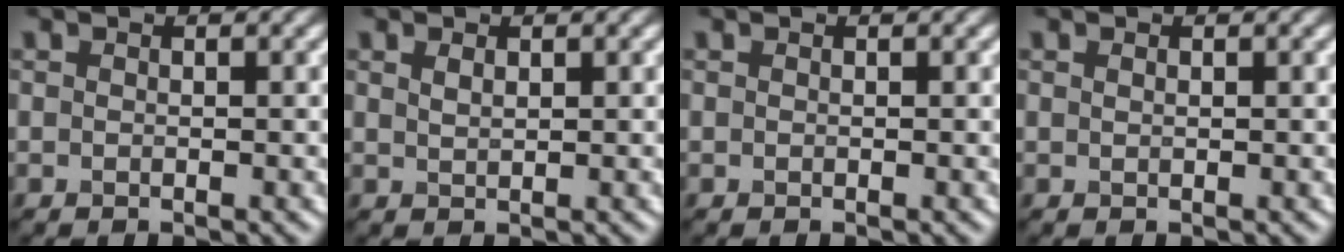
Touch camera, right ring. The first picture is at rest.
{"total": 0.9, "force": [0.6, 0.4, 0.6], "torque": [-0.015, -0.001, 0.013]}
{"total": 0.0}
{"total": 0.0}